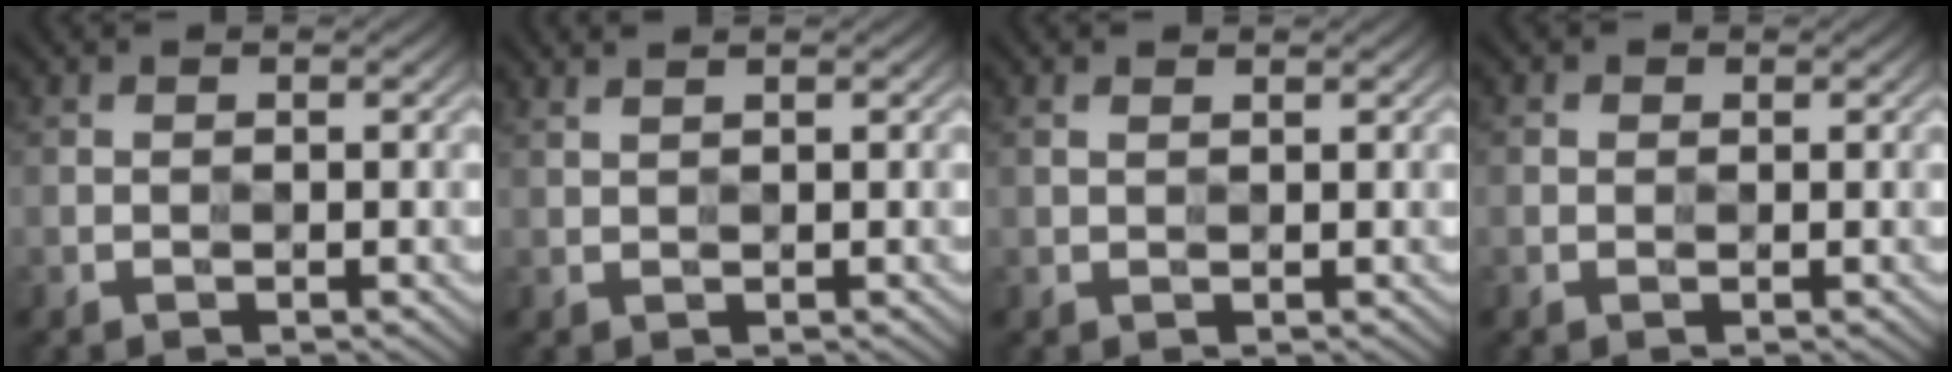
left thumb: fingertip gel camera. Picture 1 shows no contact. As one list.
[{"total": 1.5, "force": [1.2, 0.3, 0.9], "torque": [-0.015, 0.003, 0.014]}, {"total": 0.8, "force": [0.6, 0.2, 0.5], "torque": [-0.015, 0.001, 0.010]}, {"total": 0.6, "force": [0.2, 0.6, 0.2], "torque": [-0.001, -0.002, 0.001]}]